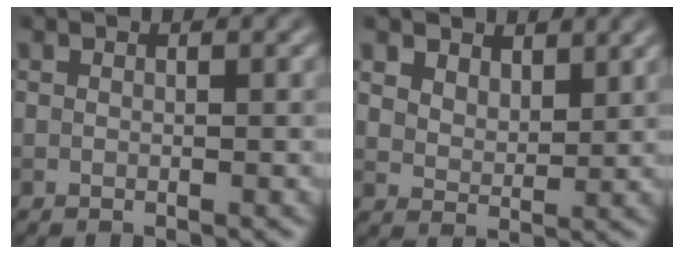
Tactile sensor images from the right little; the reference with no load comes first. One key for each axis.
{"total": 4.6, "fx": 3.3, "fy": 2.6, "fz": 1.8, "tx": -0.057, "ty": -0.003, "tz": 0.062}